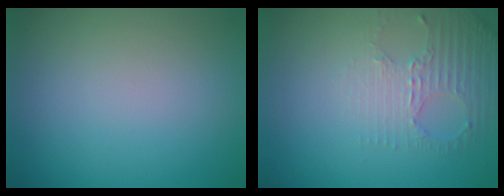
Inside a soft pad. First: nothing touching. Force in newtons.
{"total": 2.6, "press": 1.9, "slide": 1.9}